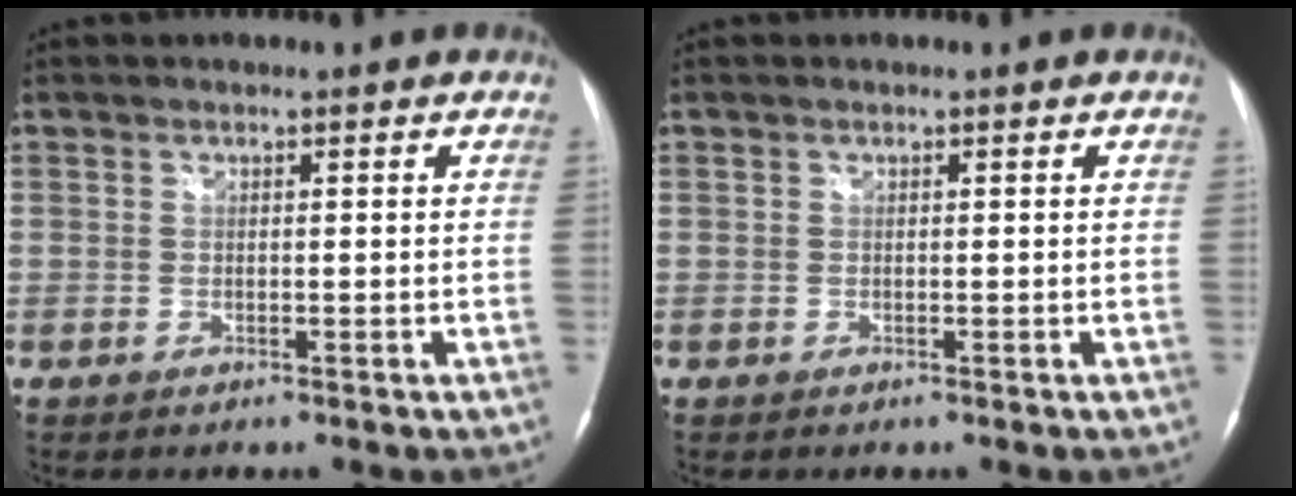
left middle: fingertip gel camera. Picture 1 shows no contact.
{"total": 0.0}